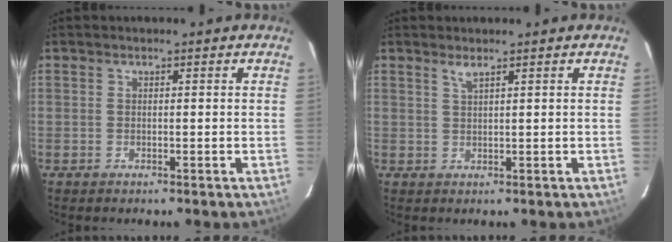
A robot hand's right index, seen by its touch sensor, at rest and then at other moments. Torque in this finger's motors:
{"motor_torque": [0.14, 0.04, 0.02, 0.03]}